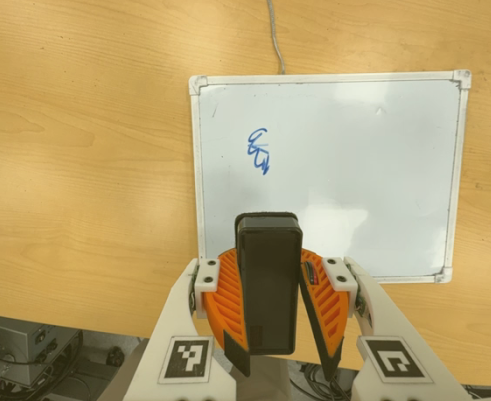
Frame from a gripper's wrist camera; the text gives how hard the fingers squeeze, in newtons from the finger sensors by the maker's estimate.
{"total": 10.8, "left": 9.8, "right": 11.7}